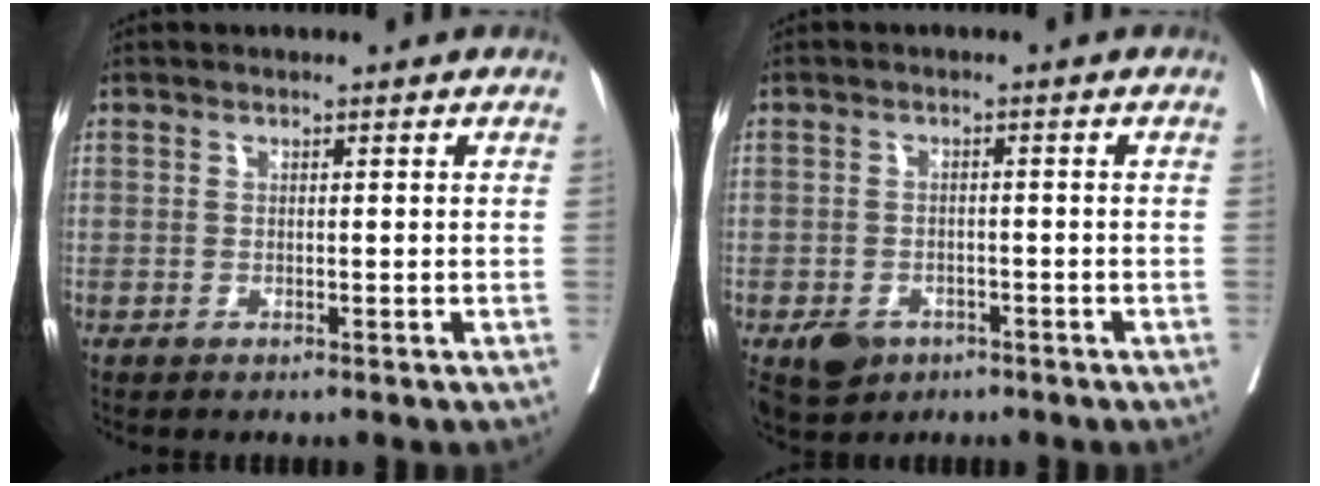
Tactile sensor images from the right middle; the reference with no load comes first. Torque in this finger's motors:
{"motor_torque": [0.53, -0.46, 0.01, 0.01]}